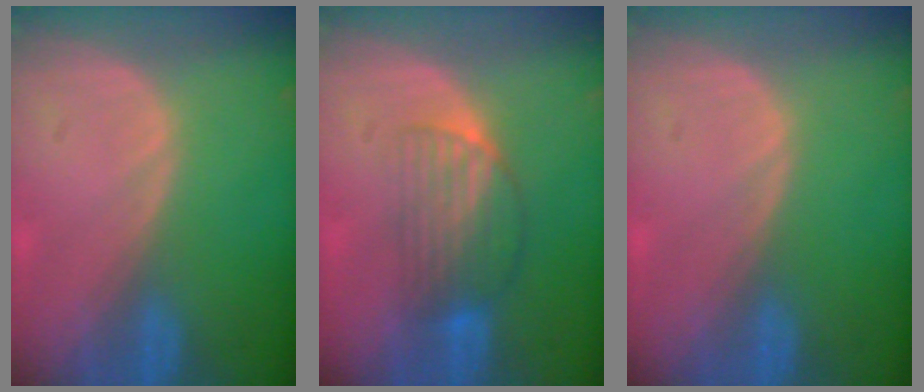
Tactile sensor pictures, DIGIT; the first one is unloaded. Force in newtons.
{"total": 6.6, "press": 5.6, "slide": 3.4}
{"total": 0.0}